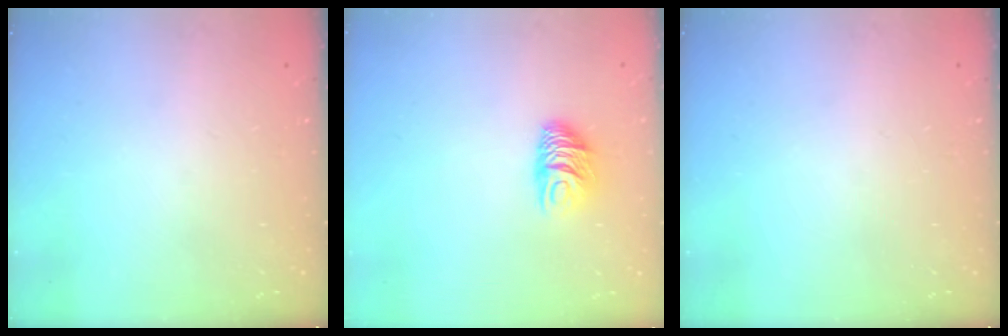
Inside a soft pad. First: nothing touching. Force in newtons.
{"total": 7.5, "press": 7.4, "slide": 0.8}
{"total": 0.0}